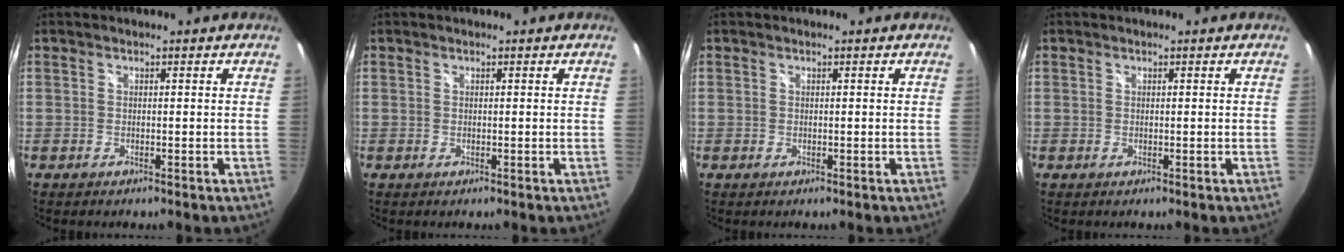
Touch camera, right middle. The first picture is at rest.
{"total": 0.0}
{"total": 0.0}
{"total": 0.0}